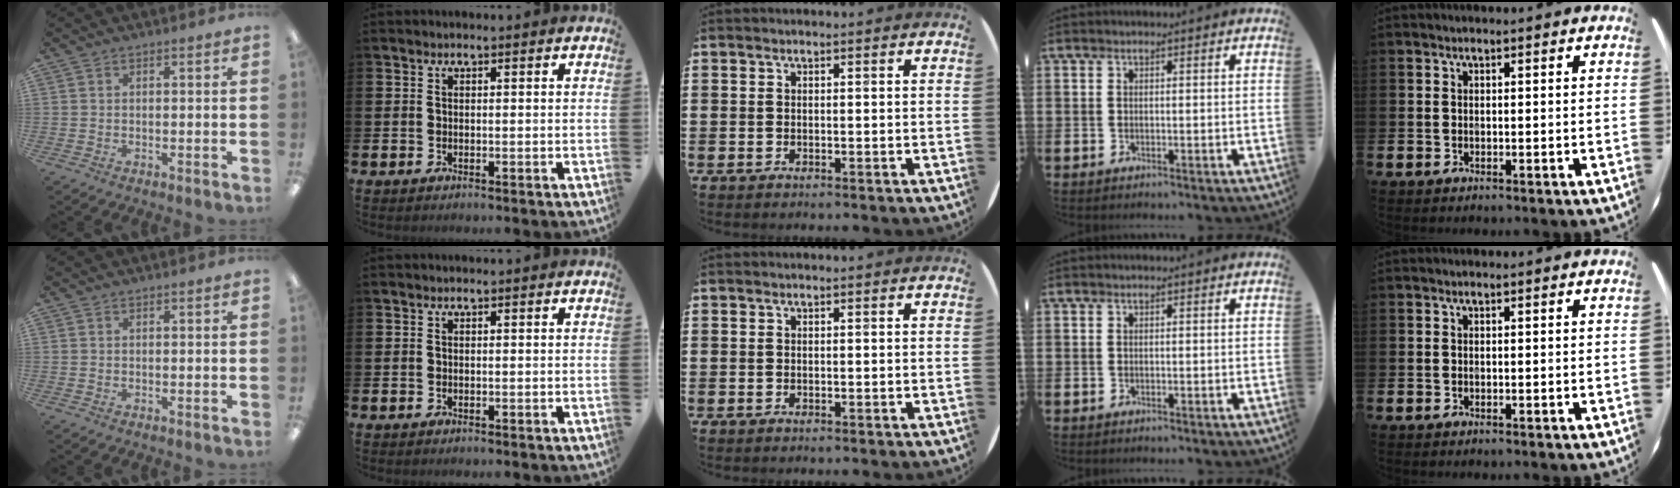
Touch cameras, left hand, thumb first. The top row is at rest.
{}